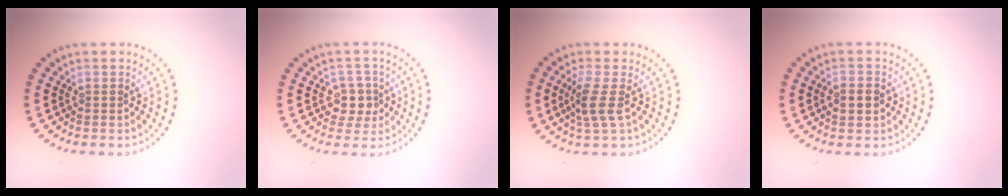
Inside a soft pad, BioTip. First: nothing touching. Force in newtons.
{"total": 2.3, "press": 2.1, "slide": 1.0}
{"total": 2.6, "press": 2.0, "slide": 1.5}
{"total": 1.9, "press": 1.8, "slide": 0.2}